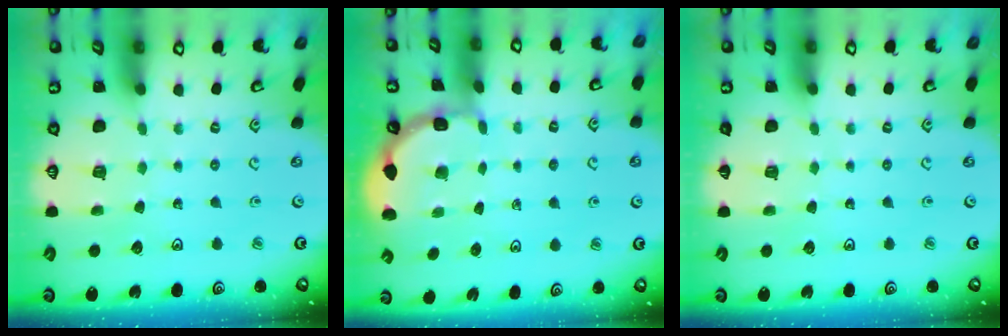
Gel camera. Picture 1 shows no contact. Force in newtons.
{"total": 1.6, "press": 1.6, "slide": 0.2}
{"total": 0.0}